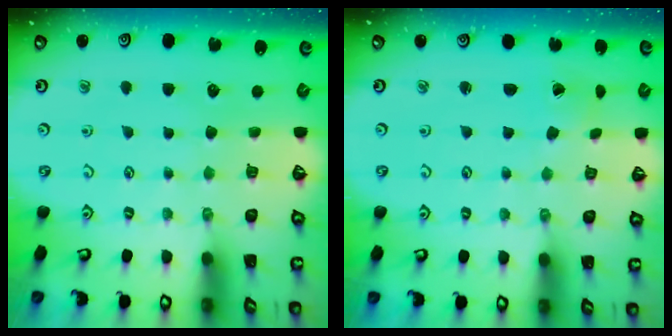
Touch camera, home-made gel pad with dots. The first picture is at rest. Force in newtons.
{"total": 1.5, "press": 1.5, "slide": 0.1}